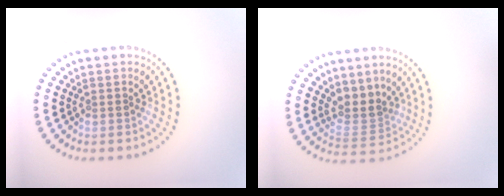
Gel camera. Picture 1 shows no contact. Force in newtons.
{"total": 2.9, "press": 2.1, "slide": 2.0}